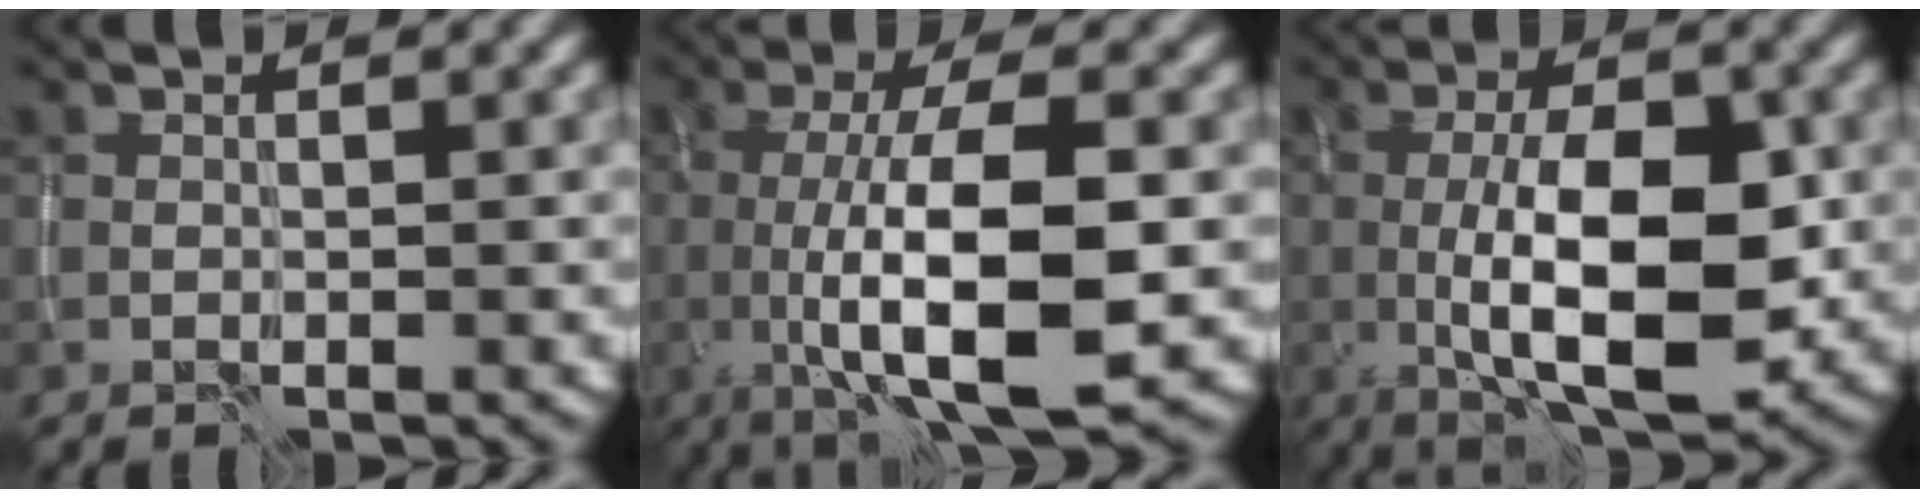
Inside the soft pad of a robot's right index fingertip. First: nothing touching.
{"total": 10.4, "force": [-1.4, 3.1, 9.8], "torque": [-0.163, -0.010, -0.021]}
{"total": 10.0, "force": [-1.4, 3.7, 9.1], "torque": [-0.153, -0.006, -0.022]}